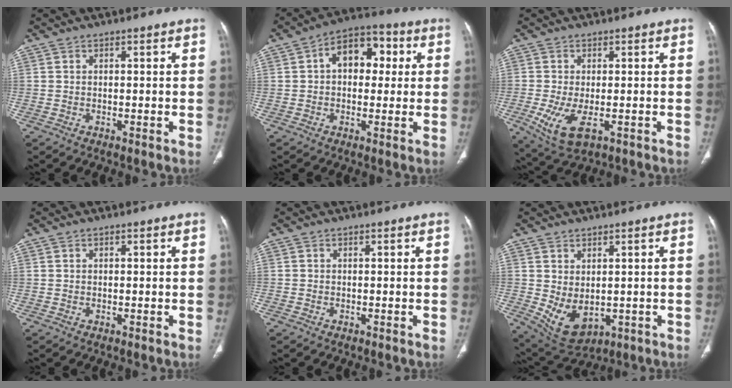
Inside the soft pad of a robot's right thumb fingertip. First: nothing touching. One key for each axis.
{"total": 10.7, "fx": 2.1, "fy": 7.1, "fz": 7.7, "tx": -0.080, "ty": 0.025, "tz": 0.023}
{"total": 7.8, "fx": -2.5, "fy": 3.4, "fz": 6.5, "tx": -0.138, "ty": -0.017, "tz": -0.033}
{"total": 0.0}
{"total": 0.0}
{"total": 8.1, "fx": -0.7, "fy": 5.1, "fz": 6.2, "tx": -0.095, "ty": -0.007, "tz": 0.017}